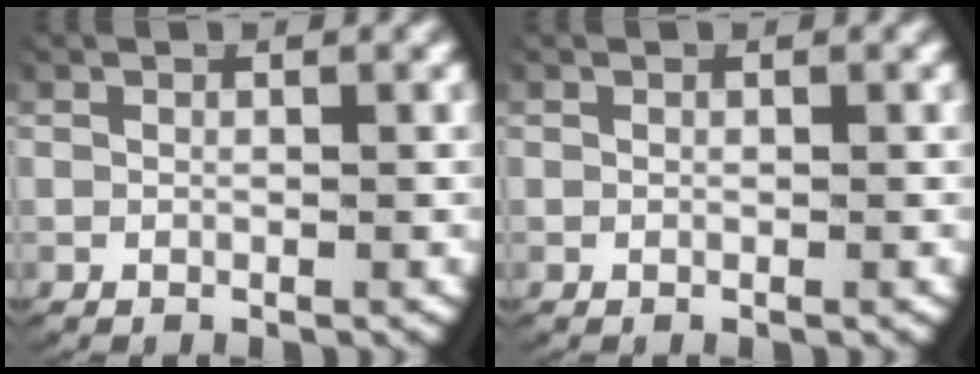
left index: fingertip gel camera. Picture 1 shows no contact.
{"total": 0.0}